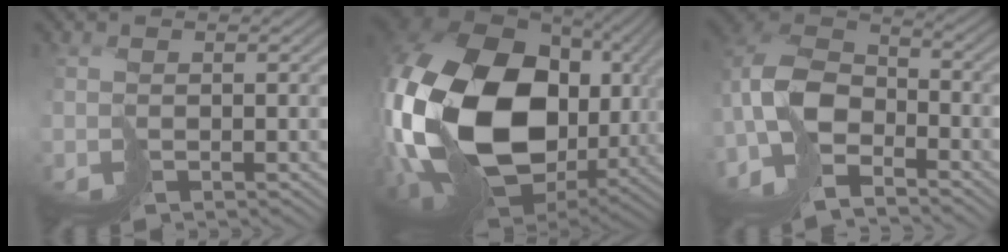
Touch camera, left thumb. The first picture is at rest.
{"total": 22.8, "force": [2.1, 15.9, 16.3], "torque": [-0.419, -0.051, 0.064]}
{"total": 10.9, "force": [-5.4, 5.9, 7.4], "torque": [-0.185, -0.015, -0.113]}